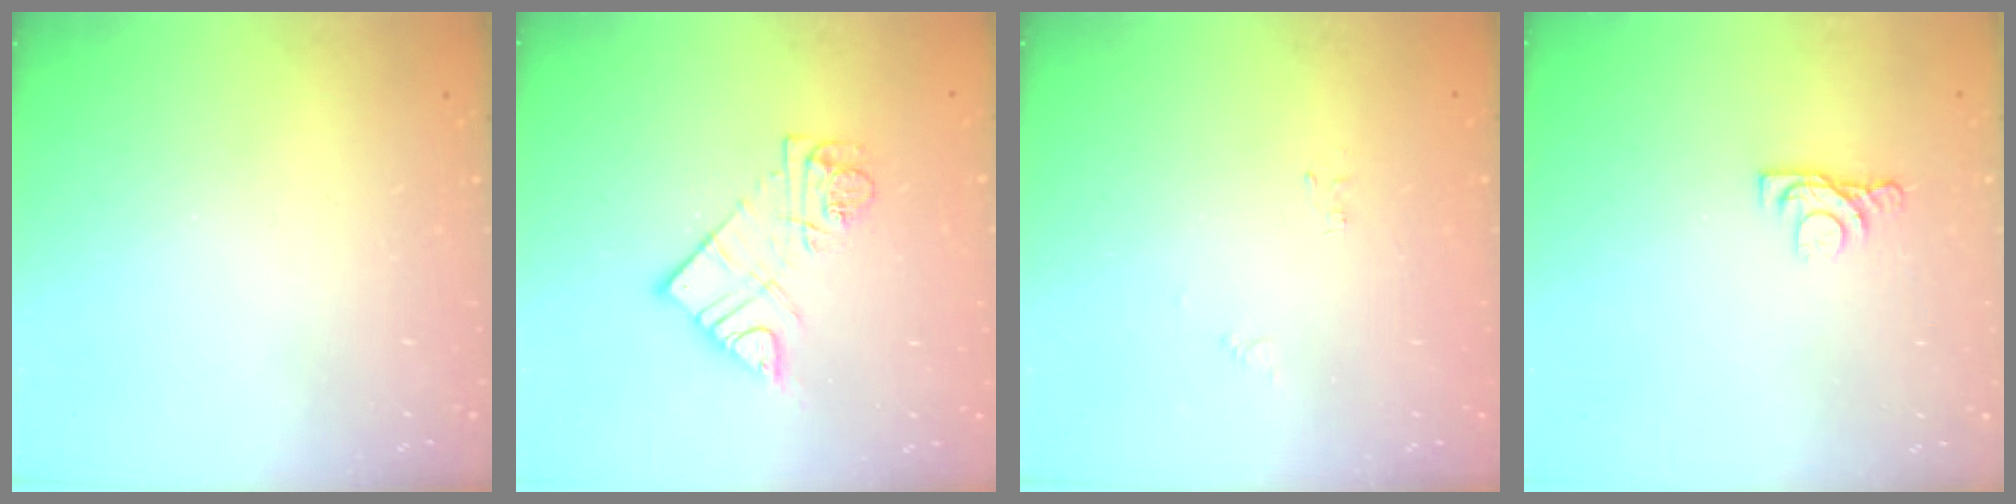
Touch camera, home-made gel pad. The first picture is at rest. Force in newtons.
{"total": 10.6, "press": 10.6, "slide": 1.1}
{"total": 2.5, "press": 2.5, "slide": 0.3}
{"total": 5.4, "press": 5.4, "slide": 0.8}